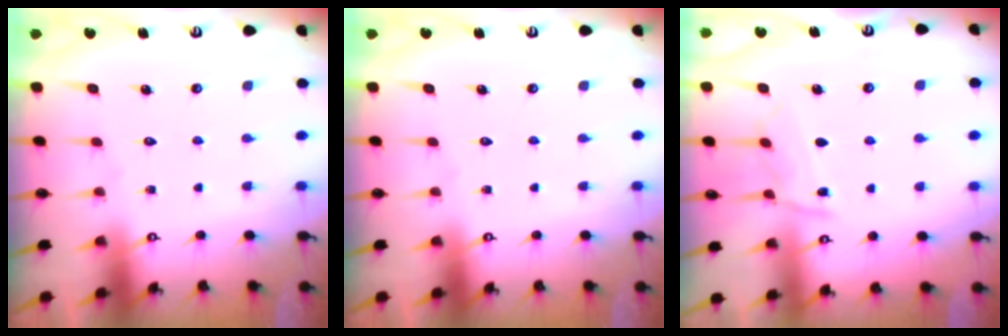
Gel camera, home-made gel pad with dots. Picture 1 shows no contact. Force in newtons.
{"total": 0.0}
{"total": 7.7, "press": 7.7, "slide": 0.7}